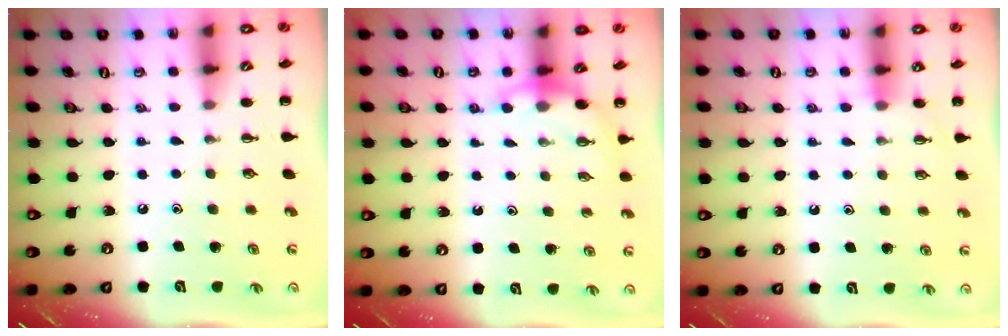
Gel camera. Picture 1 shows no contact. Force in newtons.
{"total": 4.7, "press": 4.7, "slide": 0.4}
{"total": 5.0, "press": 4.8, "slide": 1.4}